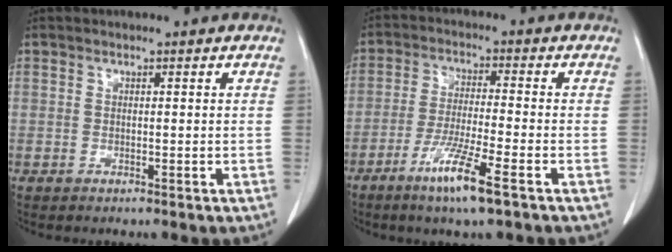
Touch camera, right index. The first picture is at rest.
{"total": 8.6, "force": [-4.9, -0.1, 7.0], "torque": [-0.138, -0.020, -0.091]}